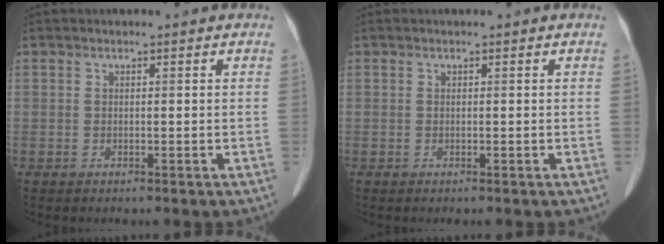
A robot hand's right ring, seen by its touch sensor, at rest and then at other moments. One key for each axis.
{"total": 0.0}